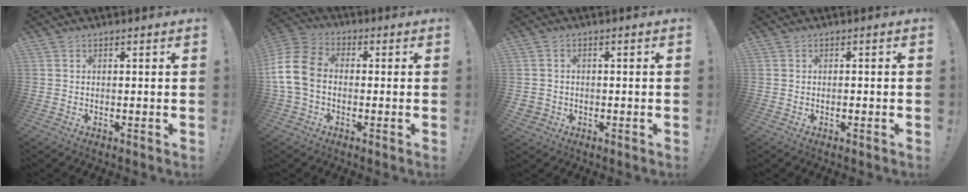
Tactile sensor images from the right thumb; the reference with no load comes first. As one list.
[{"total": 13.2, "force": [-1.0, 9.5, 9.0], "torque": [-0.175, 0.024, -0.014]}, {"total": 2.3, "force": [-0.3, 2.1, 0.8], "torque": [-0.006, -0.001, -0.004]}, {"total": 0.6, "force": [-0.4, 0.3, 0.3], "torque": [-0.004, 0.002, -0.008]}]